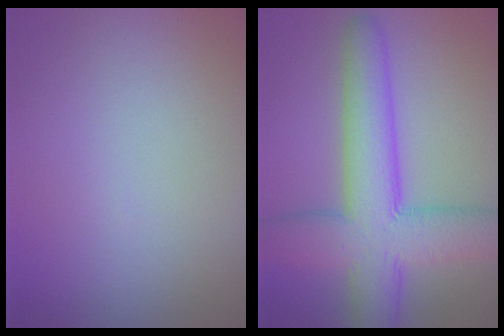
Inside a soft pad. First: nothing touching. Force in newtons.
{"total": 9.2, "press": 9.2, "slide": 0.3}